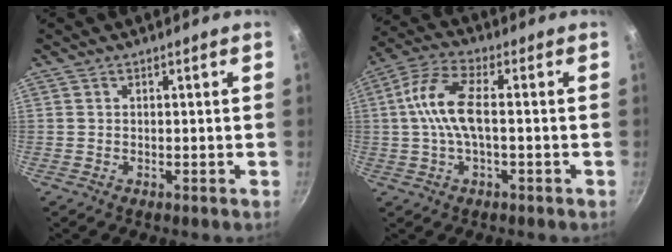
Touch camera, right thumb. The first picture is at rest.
{"total": 9.9, "force": [-0.3, 4.2, 8.9], "torque": [-0.190, 0.027, -0.018]}